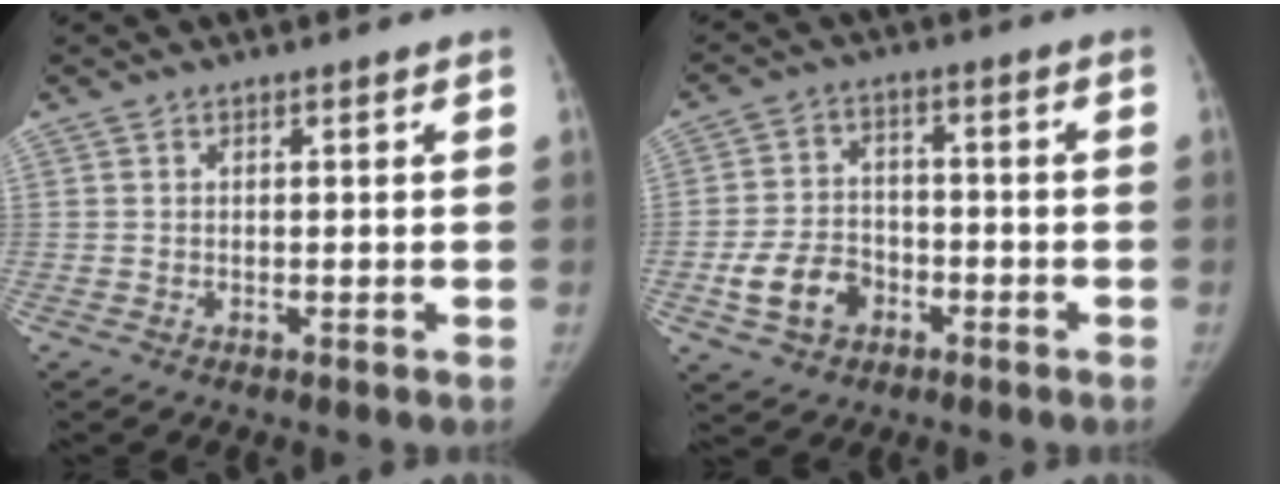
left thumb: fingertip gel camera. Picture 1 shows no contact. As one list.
[{"total": 9.1, "force": [-3.7, 6.8, 4.7], "torque": [-0.074, 0.024, -0.064]}]